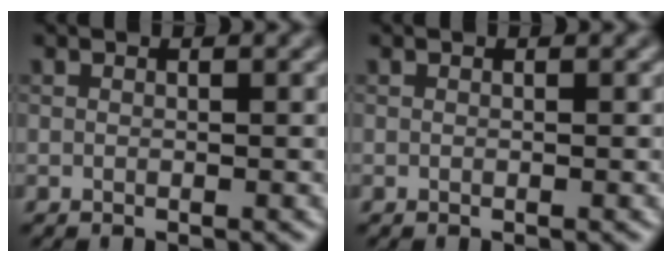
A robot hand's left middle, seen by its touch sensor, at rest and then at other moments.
{"total": 0.0}